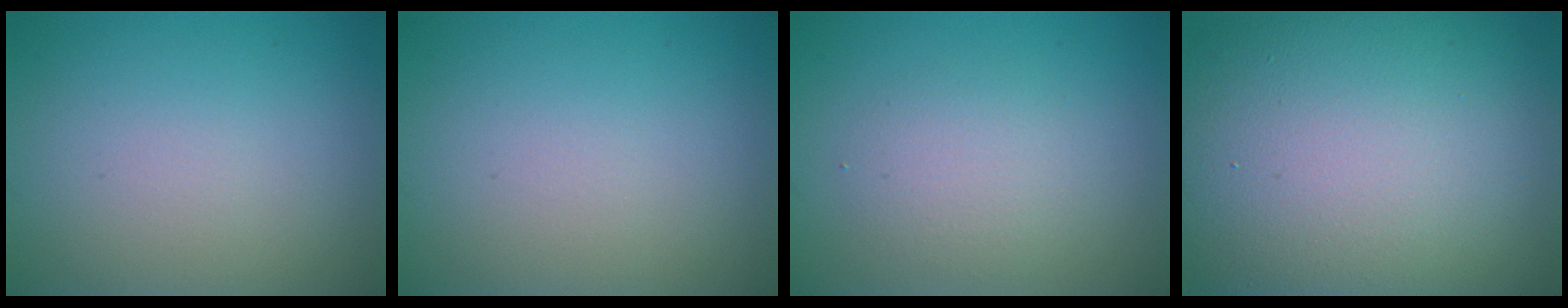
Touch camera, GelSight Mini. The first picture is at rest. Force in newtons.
{"total": 0.0}
{"total": 2.3, "press": 2.3, "slide": 0.2}
{"total": 18.7, "press": 18.7, "slide": 1.0}